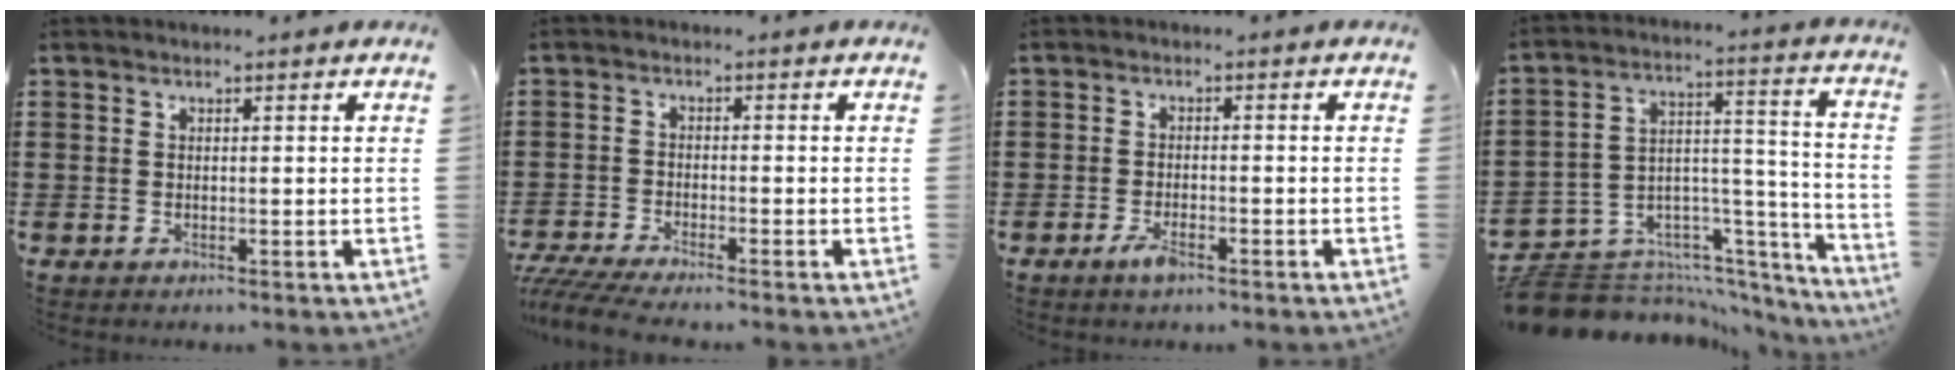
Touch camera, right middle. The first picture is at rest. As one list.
[{"total": 3.3, "force": [-3.1, 0.0, 1.2], "torque": [-0.035, -0.011, -0.065]}, {"total": 2.8, "force": [-1.6, 0.8, 2.1], "torque": [-0.050, -0.006, -0.034]}, {"total": 8.3, "force": [-7.4, 3.5, 1.2], "torque": [-0.025, 0.008, -0.137]}]